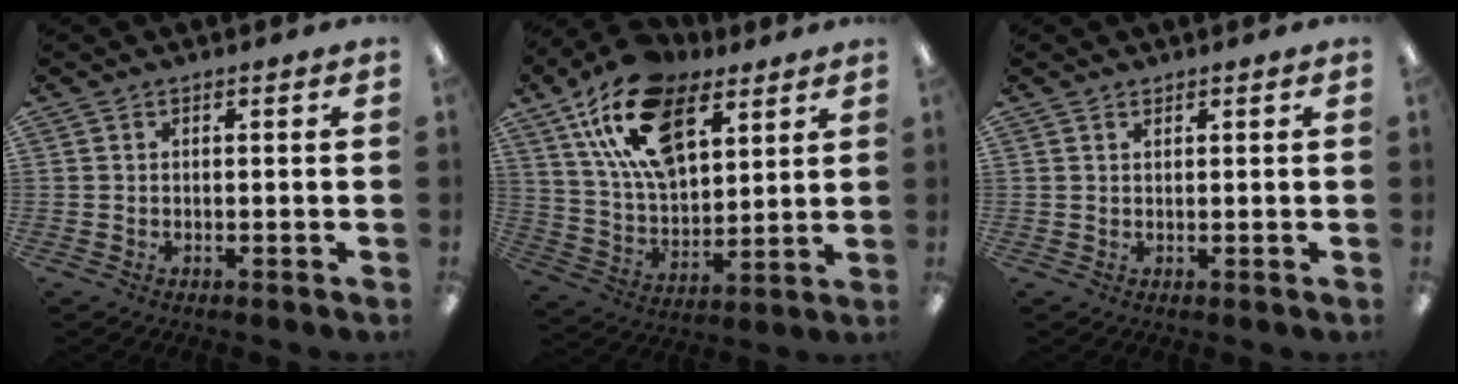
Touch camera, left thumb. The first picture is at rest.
{"total": 20.1, "force": [11.0, 11.0, 12.7], "torque": [-0.236, -0.030, 0.197]}
{"total": 0.7, "force": [0.7, 0.2, 0.2], "torque": [-0.003, 0.000, 0.012]}